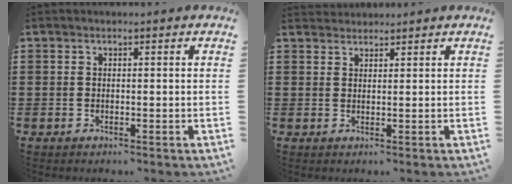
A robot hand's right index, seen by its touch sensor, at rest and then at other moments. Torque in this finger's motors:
{"motor_torque": [-0.18, 0.13, -0.02, -0.01]}